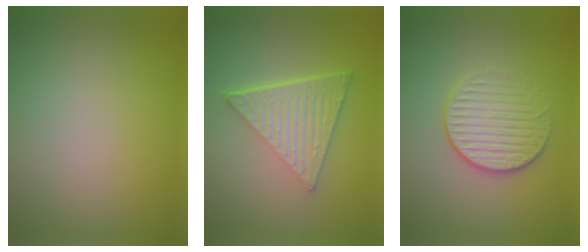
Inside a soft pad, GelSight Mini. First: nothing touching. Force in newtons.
{"total": 6.8, "press": 4.5, "slide": 5.1}
{"total": 3.3, "press": 3.1, "slide": 1.2}